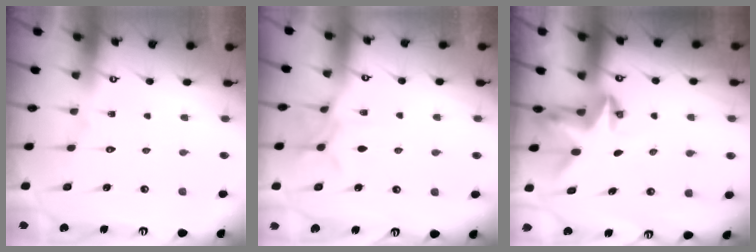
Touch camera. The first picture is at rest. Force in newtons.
{"total": 7.5, "press": 7.5, "slide": 0.8}
{"total": 3.0, "press": 3.0, "slide": 0.1}